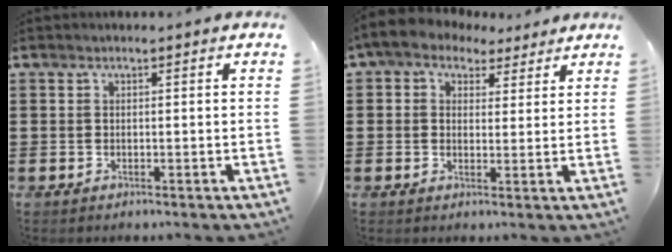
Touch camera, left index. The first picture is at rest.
{"total": 3.9, "force": [2.3, 2.7, 1.4], "torque": [-0.043, 0.002, 0.041]}